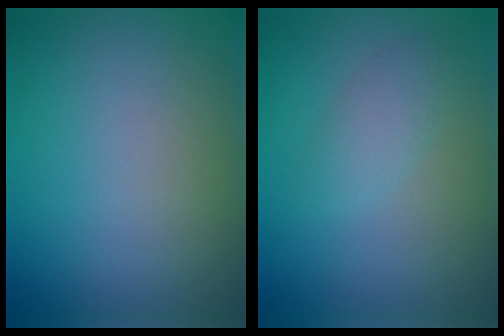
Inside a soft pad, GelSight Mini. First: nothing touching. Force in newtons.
{"total": 1.9, "press": 1.9, "slide": 0.0}